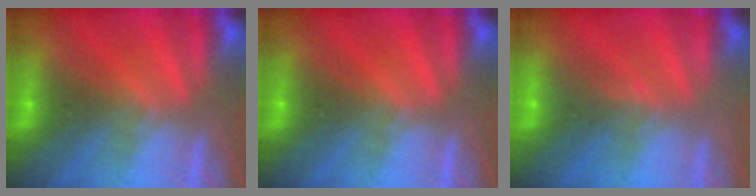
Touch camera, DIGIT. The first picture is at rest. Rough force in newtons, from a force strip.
{"total": 0.0}
{"total": 2.9}